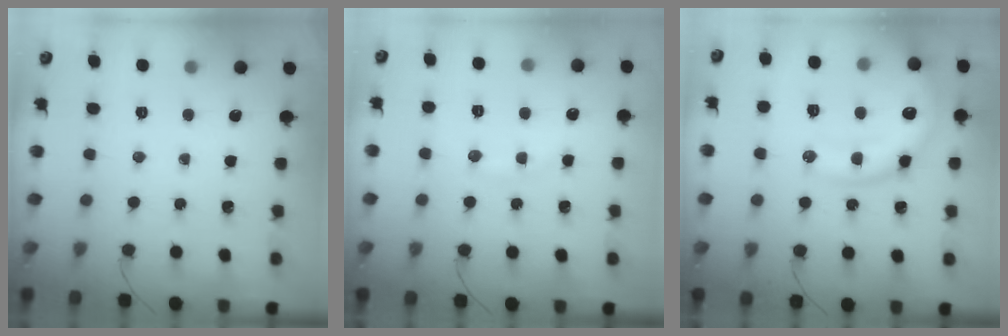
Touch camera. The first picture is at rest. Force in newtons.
{"total": 6.9, "press": 6.8, "slide": 1.2}
{"total": 16.9, "press": 16.8, "slide": 1.9}